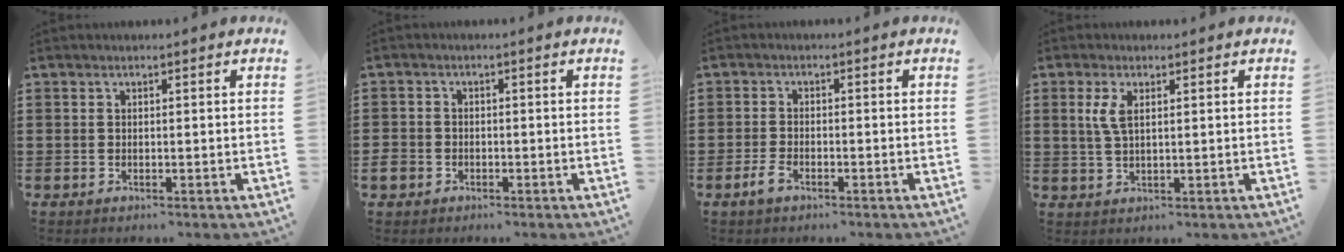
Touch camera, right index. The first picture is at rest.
{"total": 2.3, "force": [-1.3, 1.8, 0.7], "torque": [-0.032, -0.005, -0.032]}
{"total": 2.5, "force": [-1.5, 1.1, 1.7], "torque": [-0.052, -0.007, -0.036]}
{"total": 3.5, "force": [1.1, 1.4, 3.0], "torque": [-0.072, 0.004, 0.015]}